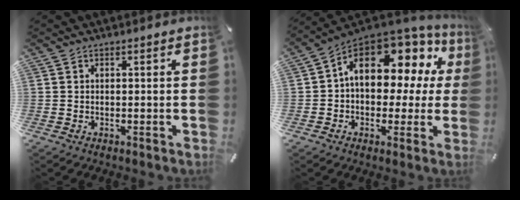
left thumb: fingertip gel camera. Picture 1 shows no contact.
{"total": 14.9, "force": [6.0, 9.2, 10.1], "torque": [-0.154, -0.040, 0.105]}